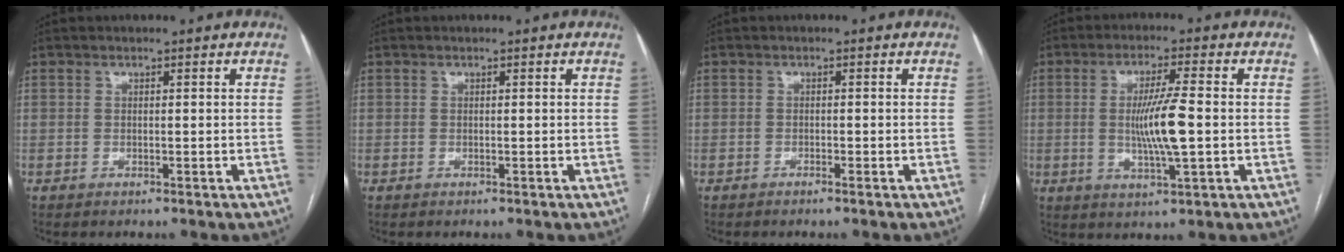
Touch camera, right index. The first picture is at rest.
{"total": 0.0}
{"total": 0.6, "force": [-0.5, -0.1, 0.4], "torque": [-0.010, 0.000, -0.009]}
{"total": 8.2, "force": [-0.5, 0.3, 8.2], "torque": [-0.155, -0.008, -0.009]}